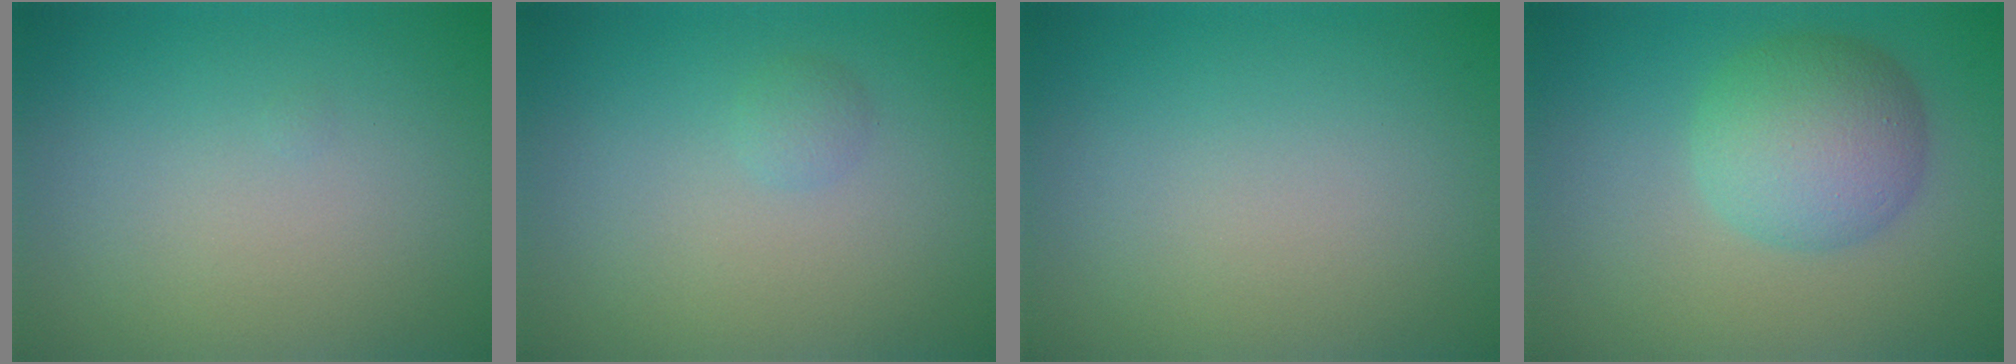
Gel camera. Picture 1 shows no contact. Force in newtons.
{"total": 0.9, "press": 0.9, "slide": 0.0}
{"total": 0.0}
{"total": 5.8, "press": 5.8, "slide": 0.3}